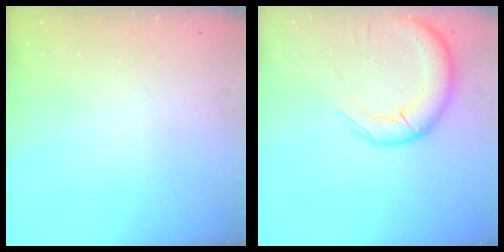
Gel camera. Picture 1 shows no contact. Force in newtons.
{"total": 15.3, "press": 14.8, "slide": 3.8}